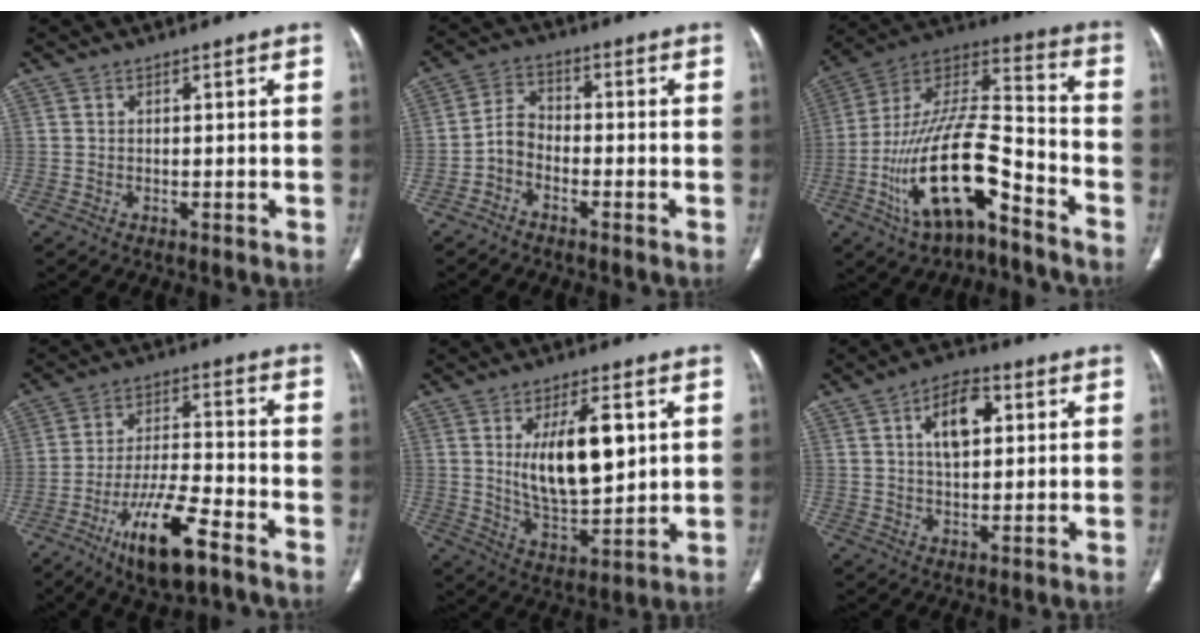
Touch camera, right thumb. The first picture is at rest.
{"total": 4.4, "force": [-2.3, 2.9, 2.4], "torque": [-0.038, 0.025, -0.056]}
{"total": 20.9, "force": [-10.4, 8.0, 16.2], "torque": [-0.290, 0.081, -0.184]}
{"total": 13.8, "force": [-8.2, 3.9, 10.4], "torque": [-0.186, 0.041, -0.142]}
{"total": 14.7, "force": [3.3, 6.3, 12.8], "torque": [-0.196, -0.027, 0.065]}
{"total": 9.1, "force": [2.7, 4.8, 7.2], "torque": [-0.102, 0.004, 0.041]}